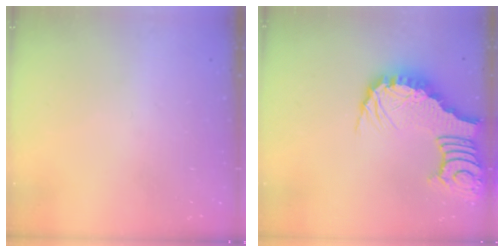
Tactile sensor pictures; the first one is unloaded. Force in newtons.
{"total": 6.5, "press": 6.4, "slide": 0.9}